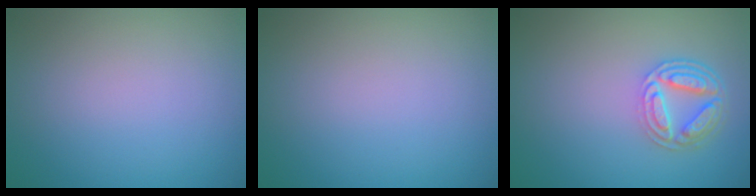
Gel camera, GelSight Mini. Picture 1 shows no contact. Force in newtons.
{"total": 0.0}
{"total": 4.3, "press": 3.4, "slide": 2.7}